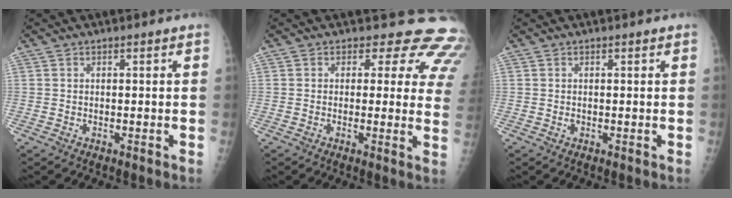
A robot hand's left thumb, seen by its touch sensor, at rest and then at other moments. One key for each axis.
{"total": 13.0, "fx": 9.9, "fy": 7.1, "fz": 4.6, "tx": 0.004, "ty": -0.046, "tz": 0.073}
{"total": 0.6, "fx": 0.1, "fy": 0.5, "fz": 0.3, "tx": -0.001, "ty": 0.001, "tz": 0.001}